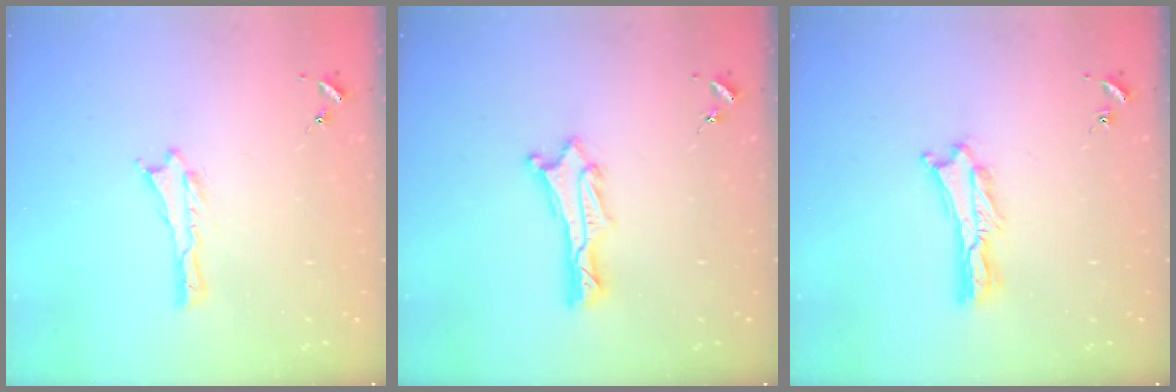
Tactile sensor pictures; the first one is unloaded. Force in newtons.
{"total": 1.3, "press": 1.3, "slide": 0.1}
{"total": 1.2, "press": 1.1, "slide": 0.3}